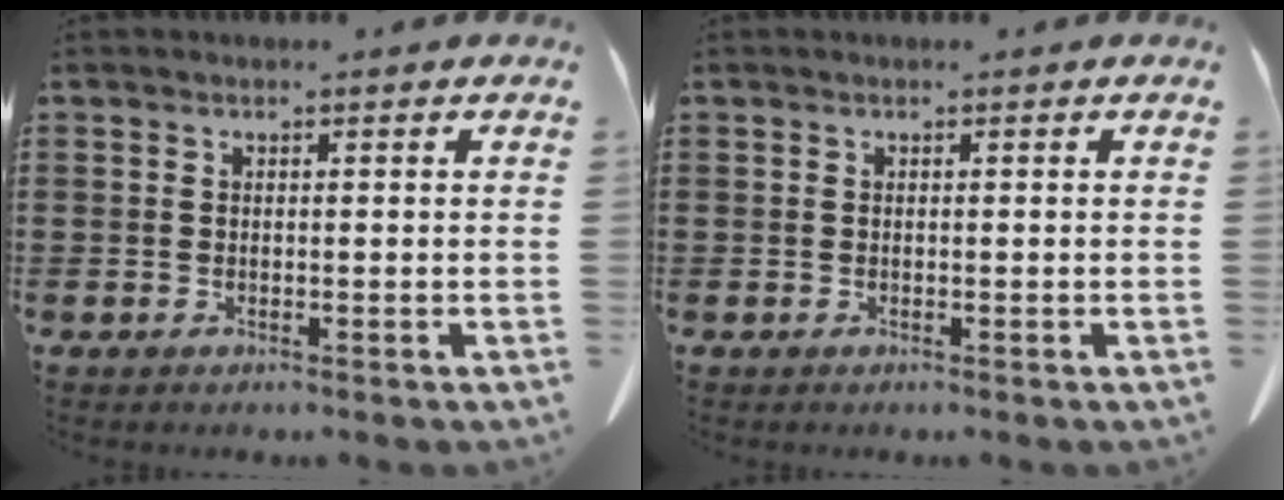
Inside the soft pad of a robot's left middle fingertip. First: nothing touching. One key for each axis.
{"total": 0.0}